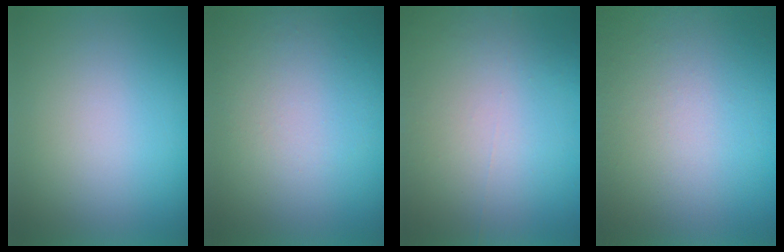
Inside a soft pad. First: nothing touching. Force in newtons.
{"total": 1.0}
{"total": 7.3}
{"total": 8.3}